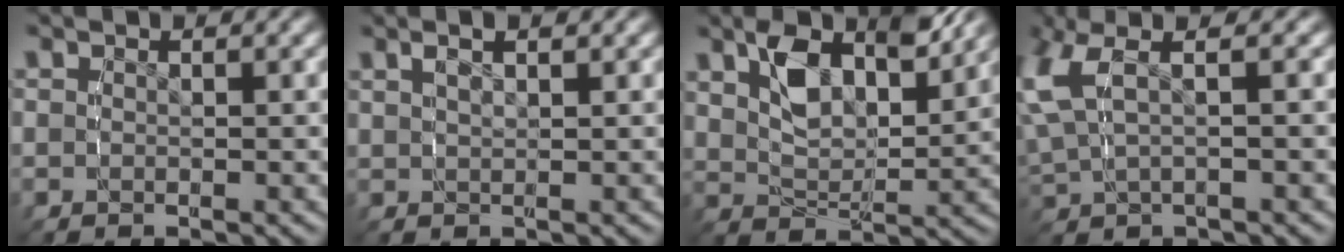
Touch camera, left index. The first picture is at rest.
{"total": 1.9, "force": [1.2, 0.4, 1.5], "torque": [-0.020, 0.005, 0.027]}
{"total": 5.9, "force": [3.1, 2.4, 4.4], "torque": [-0.082, -0.006, 0.056]}
{"total": 6.5, "force": [1.9, 3.8, 4.9], "torque": [-0.110, 0.019, 0.027]}